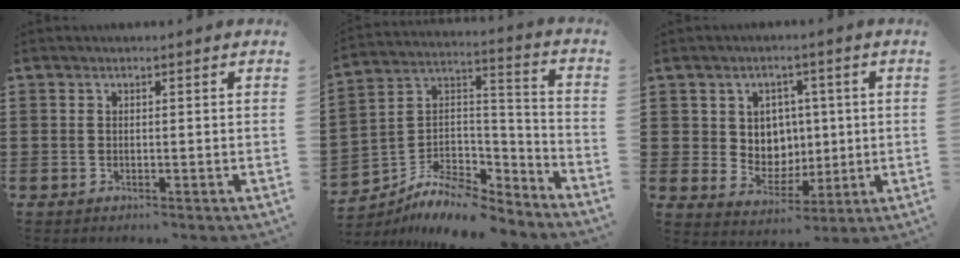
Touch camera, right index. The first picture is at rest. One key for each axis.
{"total": 8.2, "fx": -6.7, "fy": 3.6, "fz": 3.0, "tx": -0.060, "ty": 0.013, "tz": -0.129}
{"total": 5.3, "fx": 1.7, "fy": 4.9, "fz": 1.1, "tx": -0.034, "ty": -0.001, "tz": 0.029}